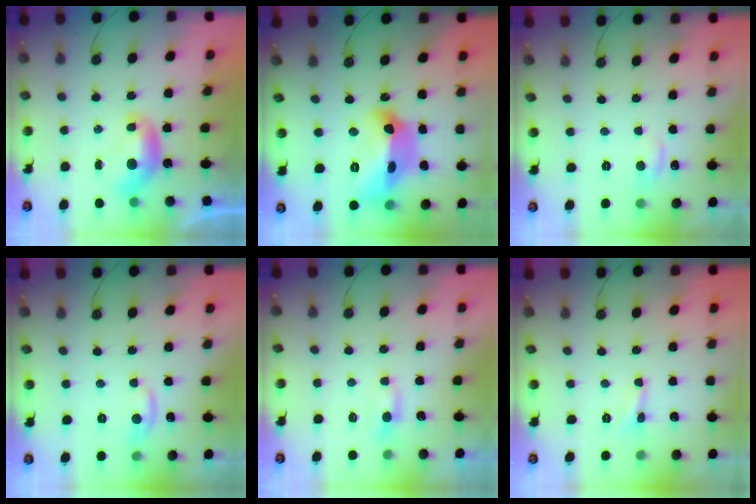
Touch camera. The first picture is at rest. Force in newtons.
{"total": 15.6, "press": 15.5, "slide": 1.3}
{"total": 1.4, "press": 1.0, "slide": 0.9}
{"total": 0.7, "press": 0.1, "slide": 0.7}
{"total": 0.0}
{"total": 2.1, "press": 2.0, "slide": 0.6}